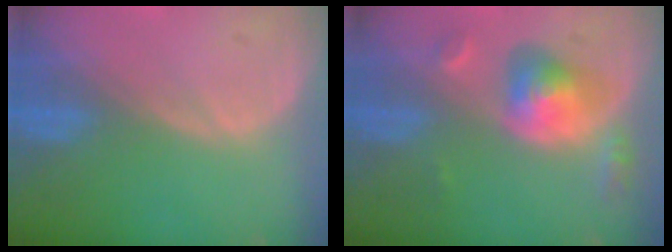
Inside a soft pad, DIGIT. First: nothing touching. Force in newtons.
{"total": 6.0, "press": 5.5, "slide": 2.5}